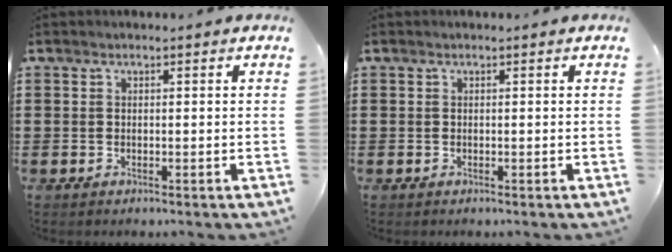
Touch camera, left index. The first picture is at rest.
{"total": 0.0}